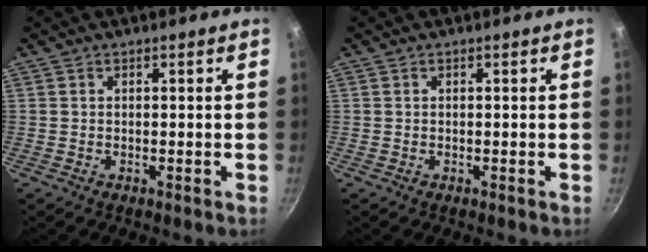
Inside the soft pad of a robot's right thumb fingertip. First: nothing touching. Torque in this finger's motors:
{"motor_torque": [-0.15, 0.02, -0.12, 0.03, 0.00]}